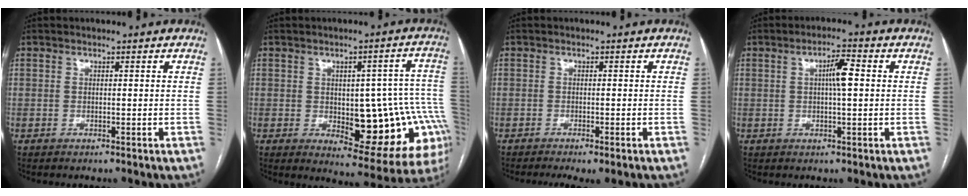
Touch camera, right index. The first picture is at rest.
{"total": 17.3, "force": [-2.7, 7.1, 15.5], "torque": [-0.121, 0.029, -0.011]}
{"total": 3.7, "force": [-2.7, 0.5, 2.5], "torque": [-0.038, -0.011, -0.040]}
{"total": 4.2, "force": [0.6, 0.6, 4.1], "torque": [-0.074, 0.008, 0.008]}